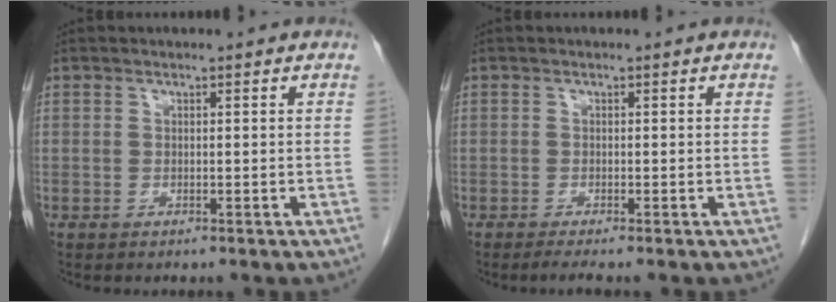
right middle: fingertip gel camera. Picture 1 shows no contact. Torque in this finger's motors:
{"motor_torque": [0.03, -0.02, 0.00, 0.00]}